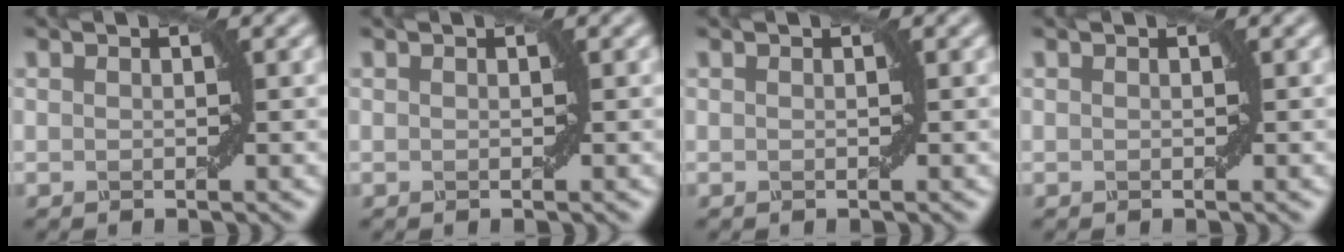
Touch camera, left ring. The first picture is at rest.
{"total": 0.0}
{"total": 0.0}
{"total": 0.0}